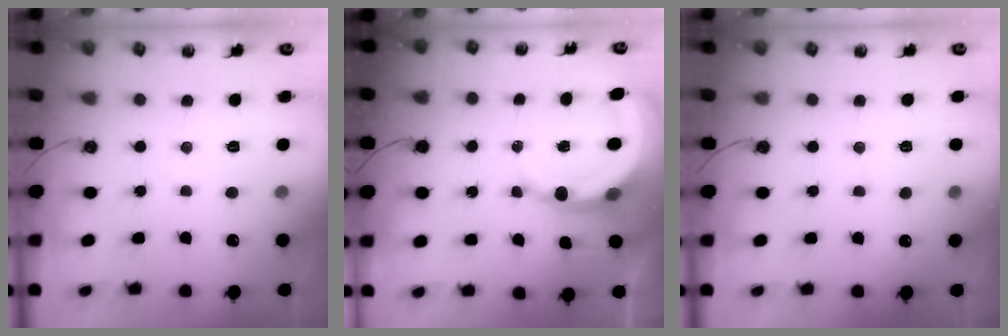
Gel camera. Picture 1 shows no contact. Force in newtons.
{"total": 7.7, "press": 7.6, "slide": 0.9}
{"total": 4.0, "press": 4.0, "slide": 0.4}